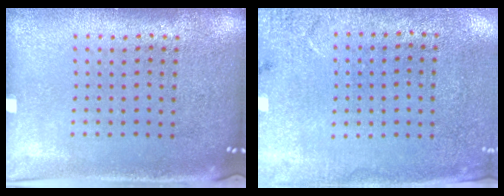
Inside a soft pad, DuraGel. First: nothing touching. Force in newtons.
{"total": 2.8, "press": 2.2, "slide": 1.6}